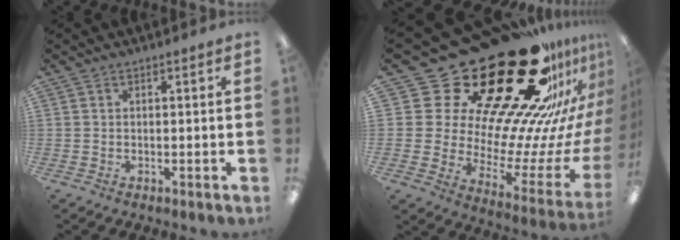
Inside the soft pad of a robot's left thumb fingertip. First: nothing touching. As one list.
[{"total": 41.6, "force": [27.4, 18.2, 25.4], "torque": [-0.287, -0.255, 0.552]}]